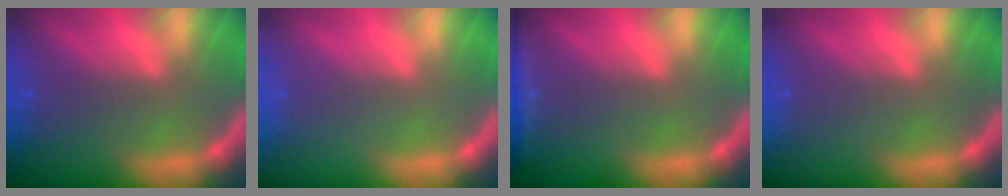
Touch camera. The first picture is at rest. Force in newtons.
{"total": 0.0}
{"total": 3.0}
{"total": 0.0}